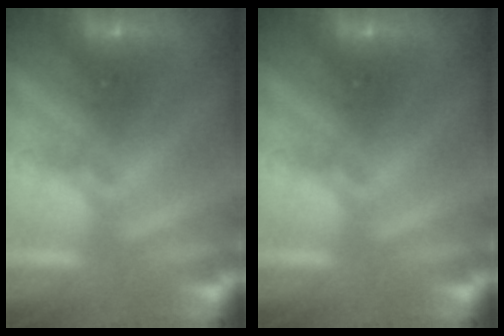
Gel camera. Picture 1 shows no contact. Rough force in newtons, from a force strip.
{"total": 0.0}